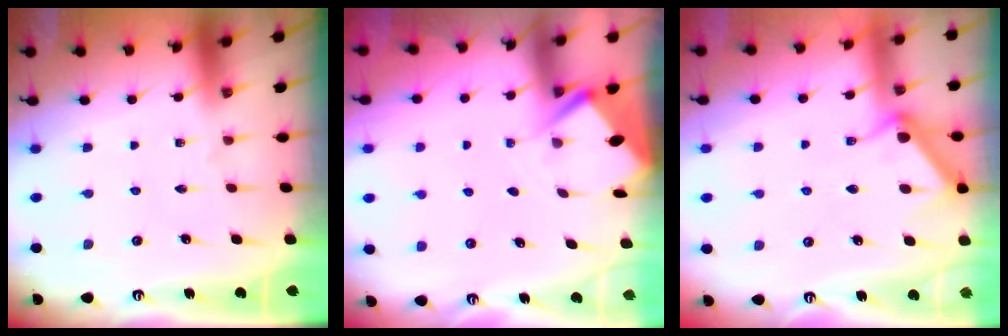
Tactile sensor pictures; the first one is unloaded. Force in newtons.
{"total": 2.8, "press": 2.8, "slide": 0.4}
{"total": 8.6, "press": 8.6, "slide": 0.2}